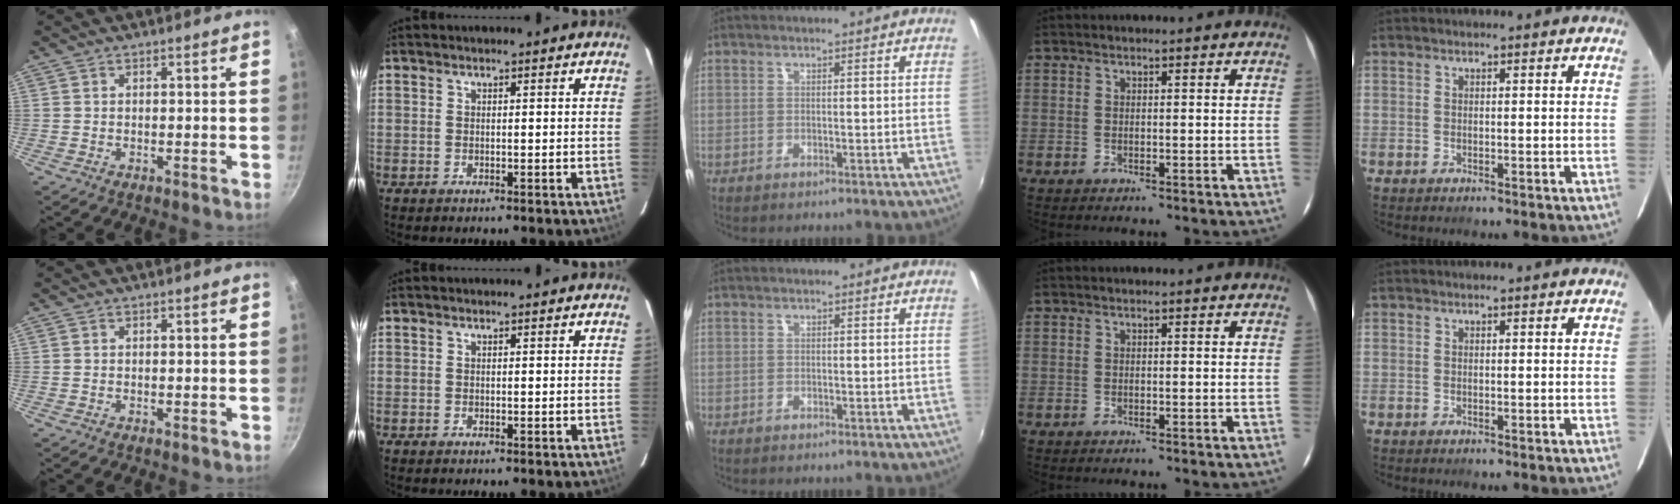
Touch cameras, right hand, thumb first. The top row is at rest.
{}